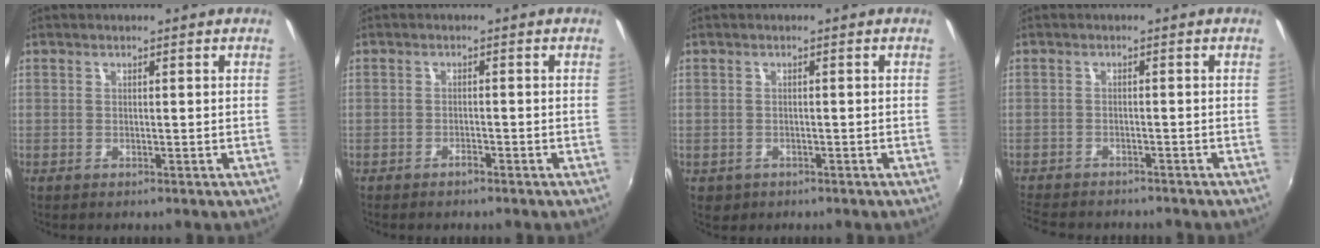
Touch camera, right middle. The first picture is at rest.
{"total": 1.3, "force": [-1.2, 0.3, 0.4], "torque": [-0.012, -0.001, -0.023]}
{"total": 1.7, "force": [-0.7, 1.4, 0.7], "torque": [-0.018, -0.004, -0.007]}
{"total": 9.4, "force": [-8.4, 2.5, 3.3], "torque": [-0.091, -0.022, -0.133]}